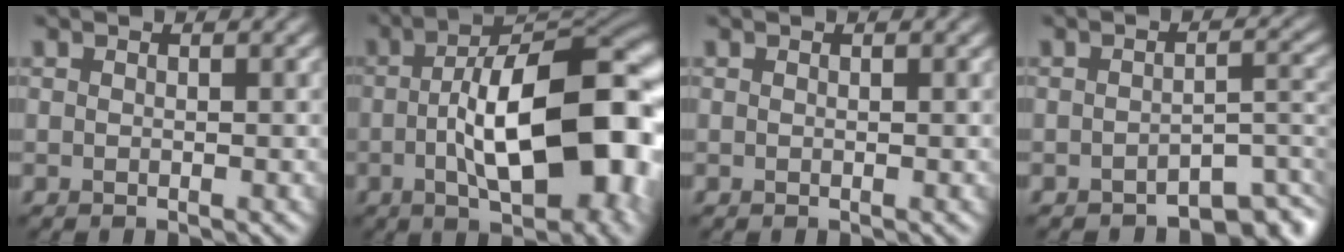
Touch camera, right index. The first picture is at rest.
{"total": 14.7, "force": [-2.0, 6.3, 13.1], "torque": [-0.159, 0.010, -0.043]}
{"total": 0.0}
{"total": 4.7, "force": [-3.6, 1.6, 2.5], "torque": [-0.023, 0.000, -0.046]}